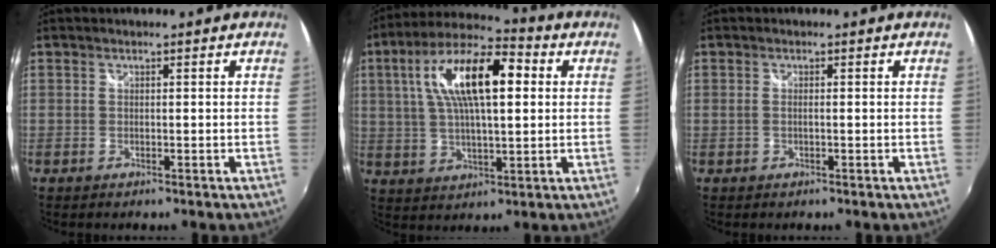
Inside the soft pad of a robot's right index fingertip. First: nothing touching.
{"total": 16.9, "force": [4.2, 6.1, 15.1], "torque": [-0.275, 0.028, 0.067]}
{"total": 0.7, "force": [-0.1, 0.2, 0.7], "torque": [-0.016, 0.001, -0.003]}